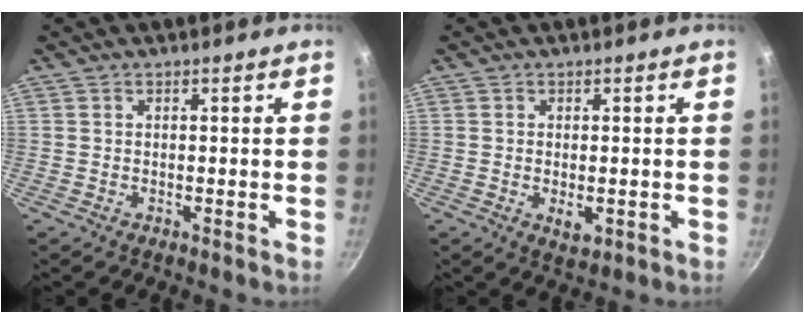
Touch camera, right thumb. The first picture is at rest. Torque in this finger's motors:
{"motor_torque": [-0.33, 0.25, -0.19, 0.13, 0.03]}